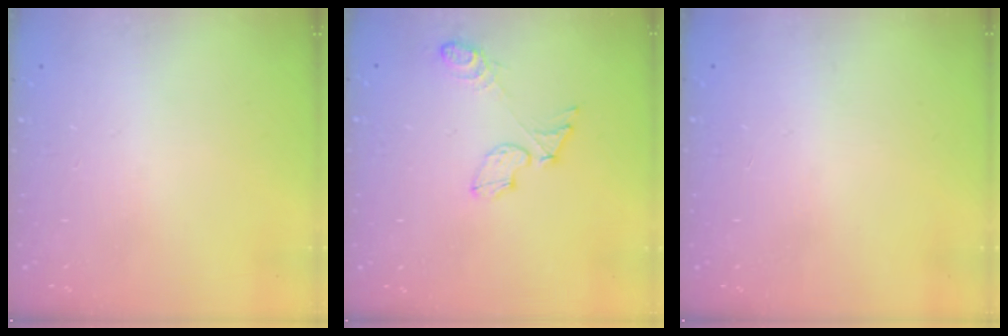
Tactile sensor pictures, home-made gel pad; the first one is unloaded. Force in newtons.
{"total": 6.8, "press": 6.8, "slide": 0.4}
{"total": 1.1, "press": 1.1, "slide": 0.3}